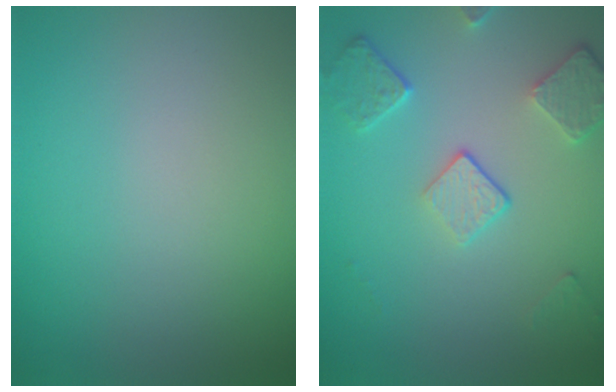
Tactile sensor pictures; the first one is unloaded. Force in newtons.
{"total": 4.0, "press": 3.0, "slide": 2.6}